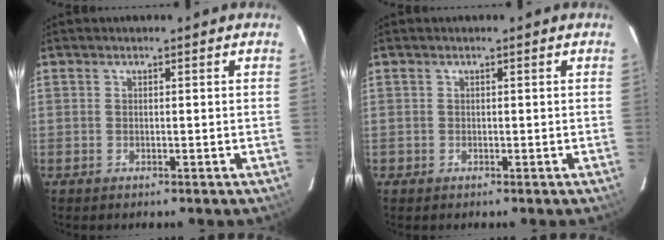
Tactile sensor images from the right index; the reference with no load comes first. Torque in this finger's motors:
{"motor_torque": [-0.98, 0.75, -1.05, -0.21]}